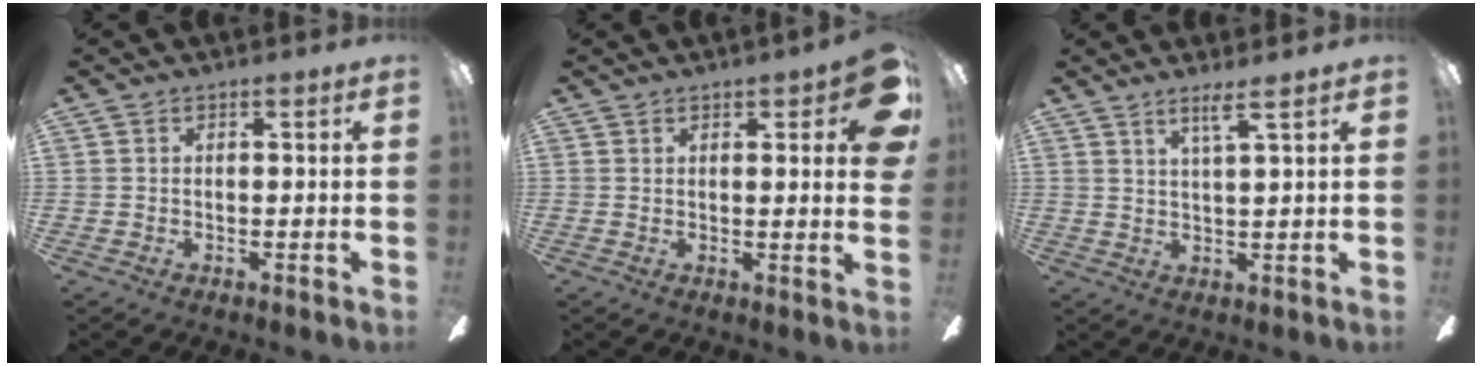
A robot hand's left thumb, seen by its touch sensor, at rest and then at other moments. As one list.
[{"total": 8.1, "force": [3.7, 2.1, 6.9], "torque": [-0.083, -0.020, 0.057]}, {"total": 4.4, "force": [3.3, -0.4, 2.9], "torque": [-0.056, -0.012, 0.052]}]